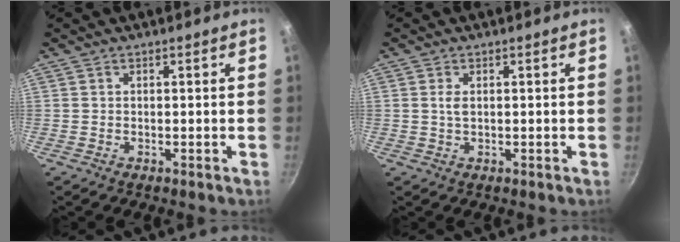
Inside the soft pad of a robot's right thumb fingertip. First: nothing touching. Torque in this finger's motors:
{"motor_torque": [0.40, 0.56, 0.25, -0.06, 0.09]}